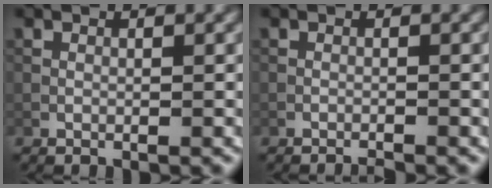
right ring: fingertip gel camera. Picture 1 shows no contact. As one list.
[{"total": 0.9, "force": [-0.8, -0.1, 0.3], "torque": [-0.006, 0.003, -0.019]}]